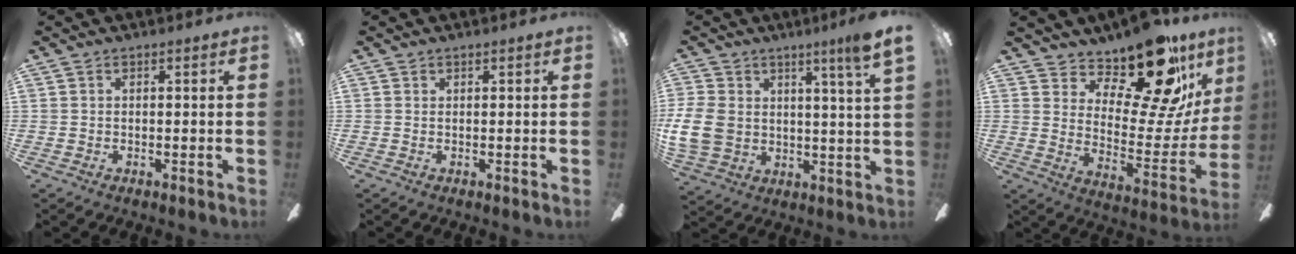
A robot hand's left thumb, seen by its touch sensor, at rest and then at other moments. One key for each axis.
{"total": 0.0}
{"total": 10.9, "fx": 4.5, "fy": 5.1, "fz": 8.5, "tx": -0.168, "ty": -0.019, "tz": 0.083}
{"total": 19.4, "fx": 14.6, "fy": 6.8, "fz": 10.8, "tx": -0.144, "ty": -0.124, "tz": 0.243}